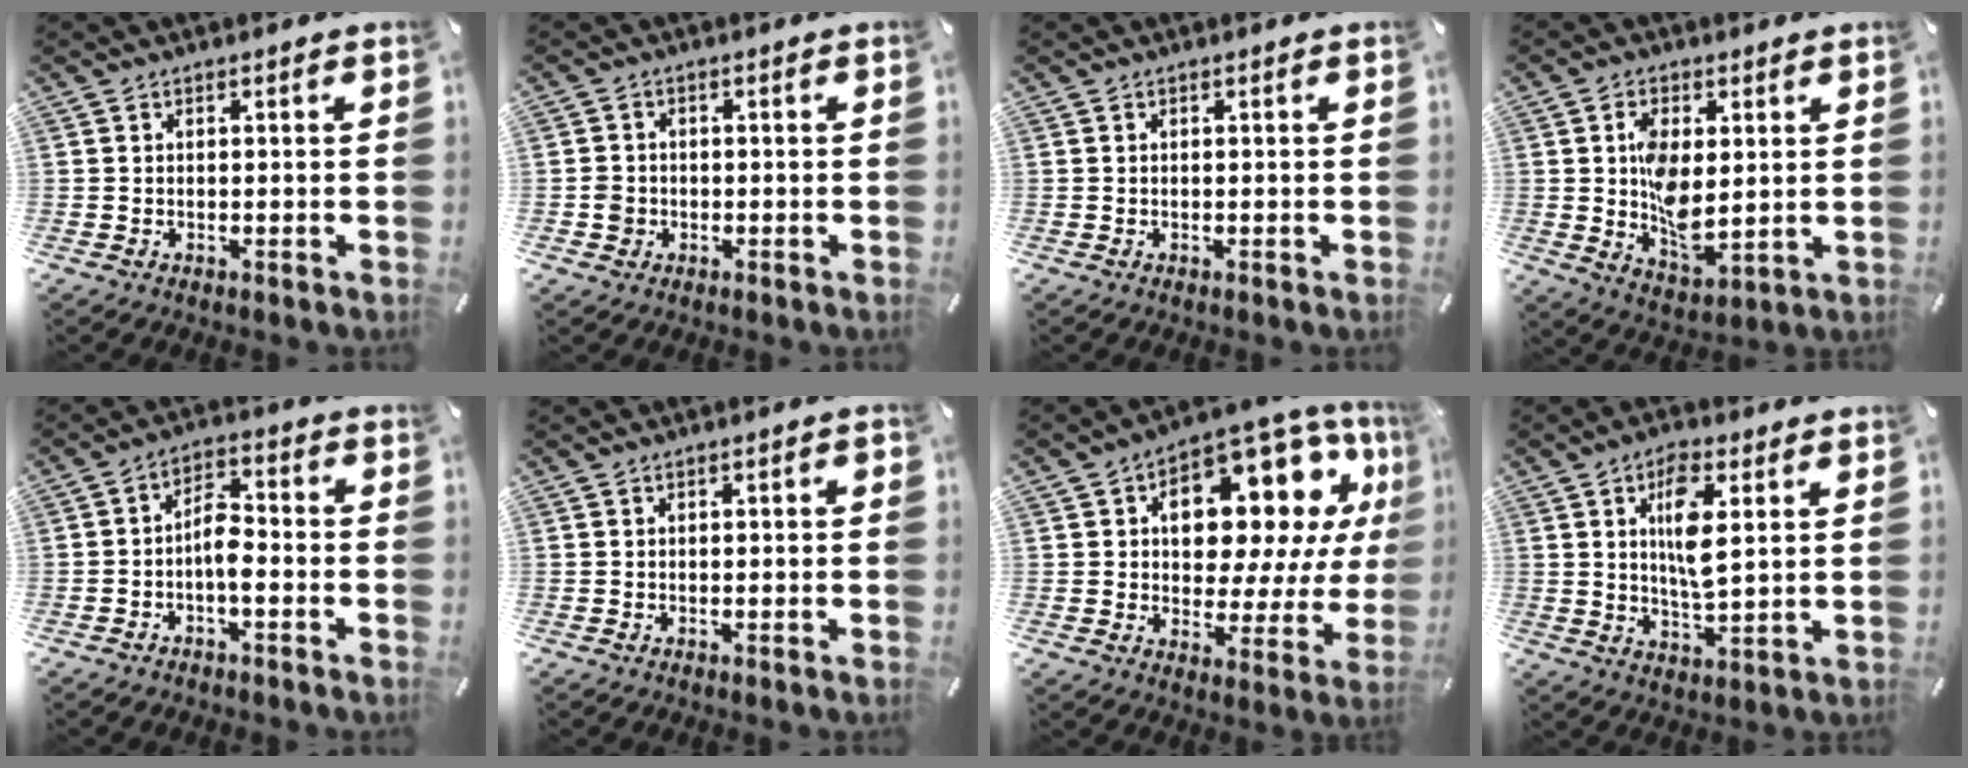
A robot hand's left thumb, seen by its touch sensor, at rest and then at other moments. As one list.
[{"total": 3.0, "force": [-0.9, 2.8, 0.6], "torque": [-0.001, 0.003, -0.020]}, {"total": 0.0}, {"total": 10.1, "force": [1.4, 6.1, 8.0], "torque": [-0.131, -0.007, 0.022]}, {"total": 6.4, "force": [-2.2, 3.2, 5.1], "torque": [-0.090, 0.018, -0.040]}, {"total": 0.8, "force": [-0.2, 0.4, 0.7], "torque": [-0.011, 0.003, -0.005]}, {"total": 17.0, "force": [6.8, 10.2, 11.8], "torque": [-0.160, -0.052, 0.113]}, {"total": 9.7, "force": [3.3, 3.6, 8.4], "torque": [-0.168, -0.013, 0.045]}]